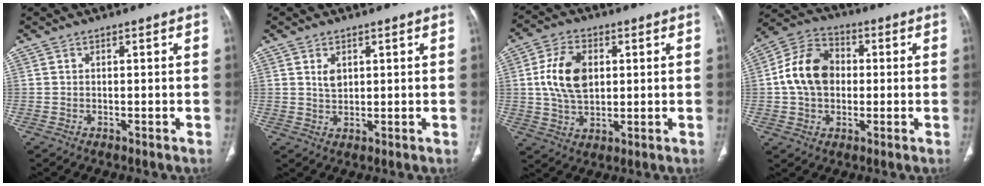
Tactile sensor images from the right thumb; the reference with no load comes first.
{"total": 2.7, "force": [1.1, 1.7, 1.8], "torque": [-0.026, -0.007, 0.024]}
{"total": 10.8, "force": [1.8, 6.9, 8.2], "torque": [-0.145, -0.002, 0.036]}
{"total": 12.5, "force": [0.5, 9.3, 8.3], "torque": [-0.135, 0.026, 0.002]}